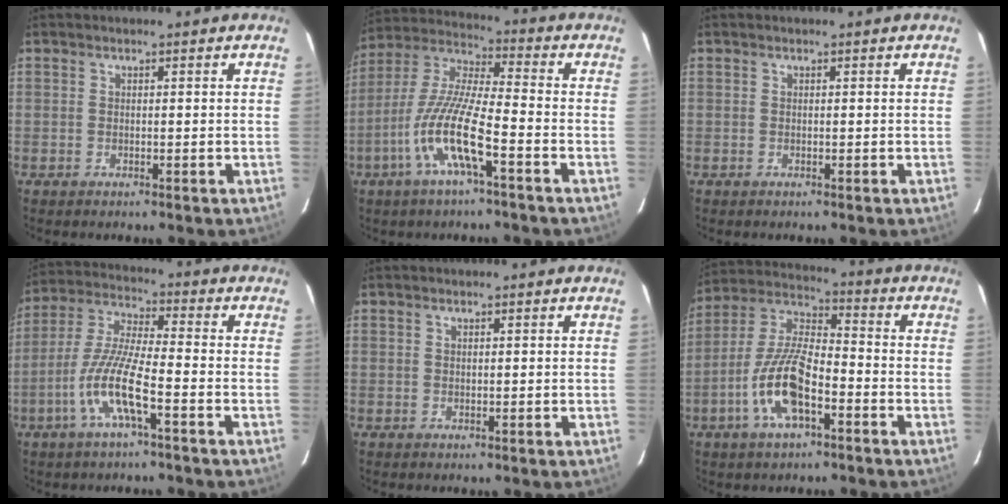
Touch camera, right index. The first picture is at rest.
{"total": 13.2, "force": [-5.7, 1.6, 11.8], "torque": [-0.244, -0.005, -0.117]}
{"total": 0.0}
{"total": 11.1, "force": [-4.8, 1.2, 10.0], "torque": [-0.215, -0.002, -0.095]}
{"total": 0.5, "force": [0.3, 0.3, 0.4], "torque": [-0.007, 0.002, 0.006]}
{"total": 13.2, "force": [-5.6, 4.7, 11.0], "torque": [-0.236, -0.001, -0.109]}